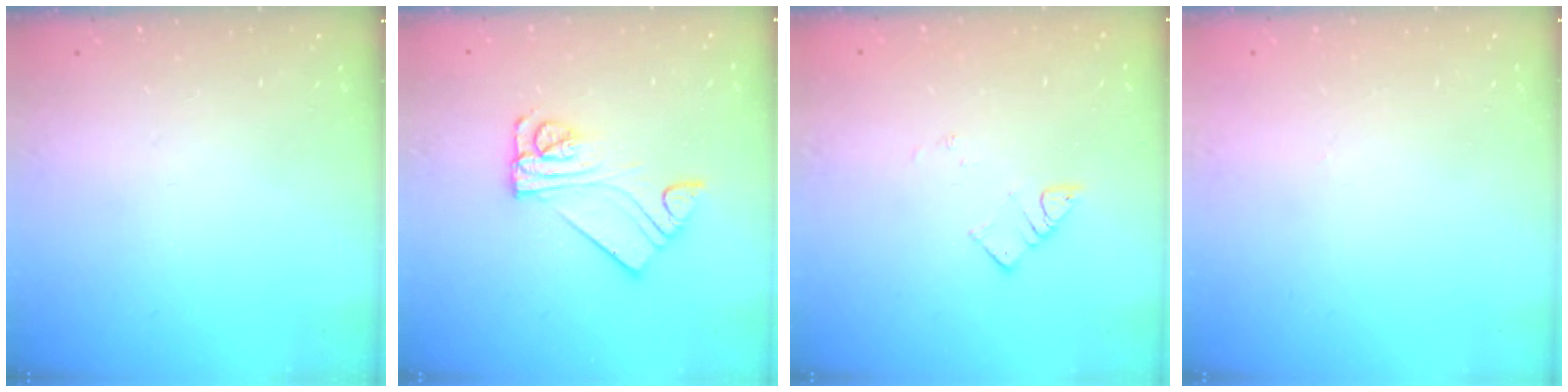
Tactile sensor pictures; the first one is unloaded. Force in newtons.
{"total": 9.3, "press": 9.3, "slide": 0.9}
{"total": 3.4, "press": 3.4, "slide": 0.3}
{"total": 0.0}